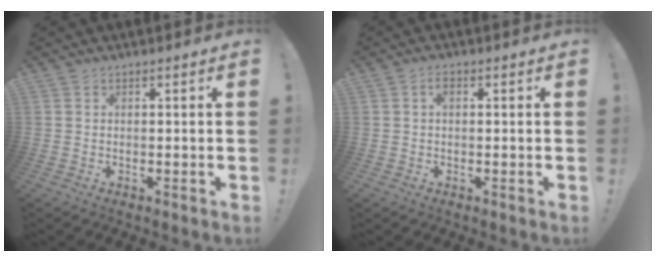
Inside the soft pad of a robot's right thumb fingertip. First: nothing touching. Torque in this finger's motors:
{"motor_torque": [0.05, 0.74, -0.09, 0.03, 0.00]}